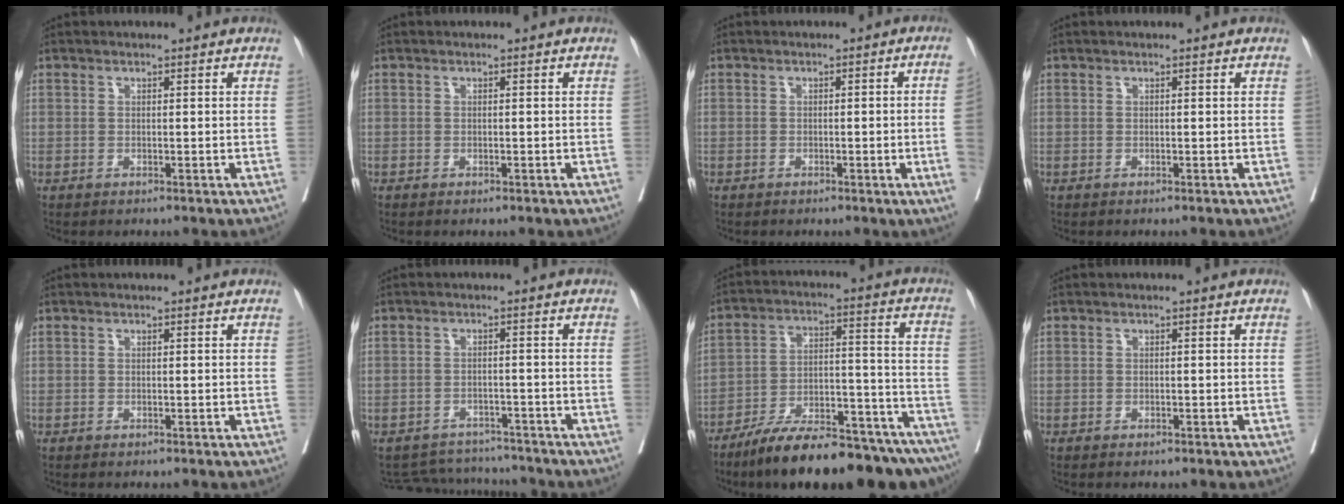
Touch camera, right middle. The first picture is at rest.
{"total": 0.9, "force": [-0.7, 0.2, 0.5], "torque": [-0.014, -0.005, -0.007]}
{"total": 4.4, "force": [-0.9, -1.0, 4.1], "torque": [-0.050, -0.002, -0.011]}
{"total": 0.0}
{"total": 0.0}
{"total": 7.0, "force": [-6.8, 1.5, -0.3], "torque": [0.003, 0.010, -0.094]}
{"total": 22.7, "force": [-18.5, 3.5, 12.8], "torque": [-0.138, 0.019, -0.281]}
{"total": 1.3, "force": [-1.0, 0.5, 0.7], "torque": [-0.015, -0.004, -0.009]}